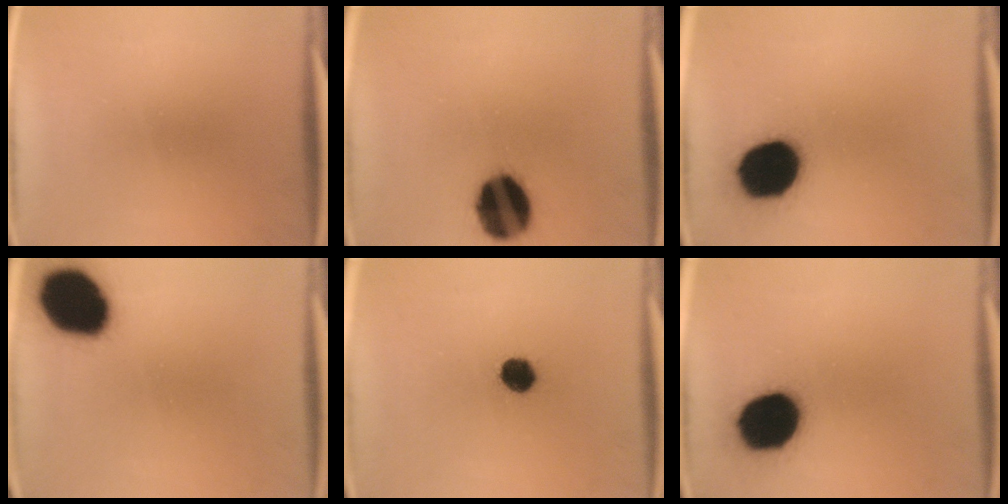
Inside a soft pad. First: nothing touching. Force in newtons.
{"total": 16.2}
{"total": 17.4}
{"total": 17.5}
{"total": 5.3}
{"total": 17.4}